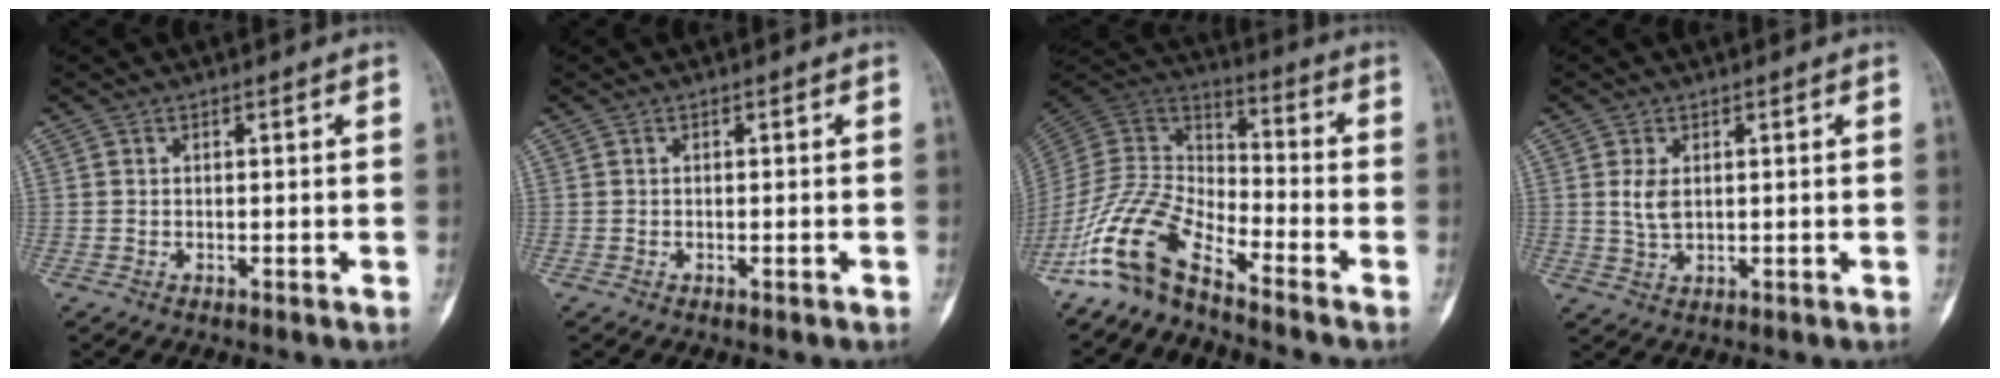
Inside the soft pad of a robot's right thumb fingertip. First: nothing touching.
{"total": 0.5, "force": [-0.3, 0.1, 0.4], "torque": [-0.005, 0.005, -0.002]}
{"total": 12.2, "force": [-9.4, 4.5, 6.3], "torque": [-0.124, 0.086, -0.198]}
{"total": 3.4, "force": [0.7, 2.0, 2.7], "torque": [-0.051, -0.005, 0.019]}